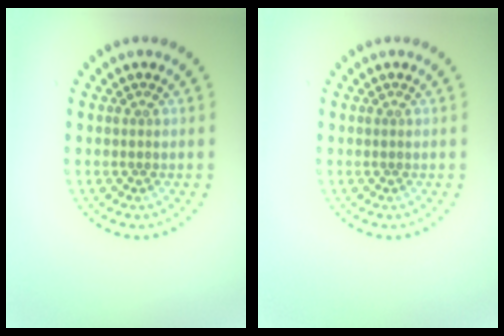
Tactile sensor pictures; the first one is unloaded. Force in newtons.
{"total": 0.0}